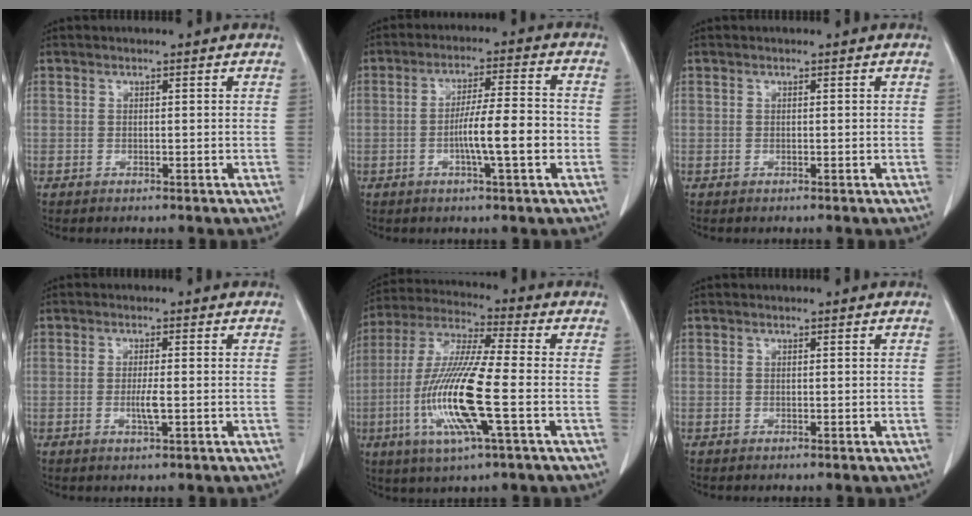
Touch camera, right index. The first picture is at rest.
{"total": 8.4, "force": [-2.1, 0.5, 8.2], "torque": [-0.139, 0.006, -0.038]}
{"total": 0.0}
{"total": 2.7, "force": [-0.6, 0.1, 2.6], "torque": [-0.053, -0.005, -0.010]}
{"total": 15.5, "force": [-3.7, 0.9, 15.0], "torque": [-0.315, -0.013, -0.075]}
{"total": 0.0}